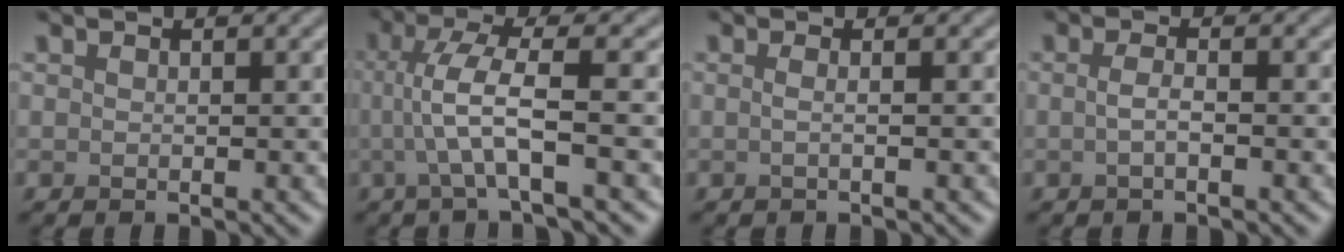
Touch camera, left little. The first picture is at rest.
{"total": 4.7, "force": [-0.5, 0.7, 4.6], "torque": [-0.091, 0.003, -0.009]}
{"total": 1.6, "force": [-0.3, 0.7, 1.4], "torque": [-0.012, -0.004, -0.029]}
{"total": 1.4, "force": [-0.7, 0.4, 1.1], "torque": [-0.019, -0.001, -0.014]}